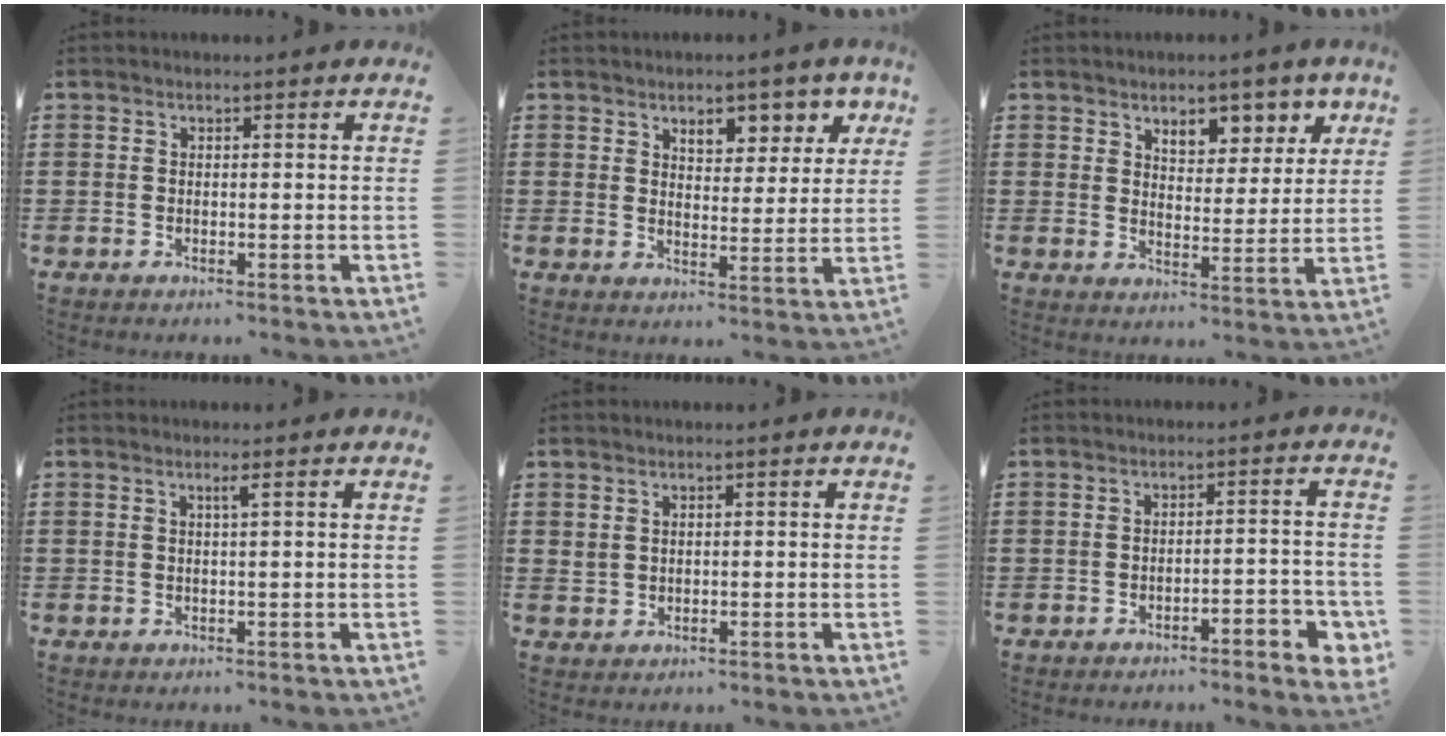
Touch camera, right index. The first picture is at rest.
{"total": 5.4, "force": [3.8, 2.9, 2.5], "torque": [-0.043, -0.009, 0.061]}
{"total": 5.9, "force": [4.3, 3.3, 2.4], "torque": [-0.045, -0.012, 0.071]}
{"total": 1.1, "force": [0.4, -0.2, 1.0], "torque": [-0.019, -0.002, 0.006]}
{"total": 1.3, "force": [0.9, 0.8, 0.3], "torque": [-0.008, 0.004, 0.017]}
{"total": 3.3, "force": [-2.5, 0.4, 2.1], "torque": [-0.035, 0.001, -0.047]}